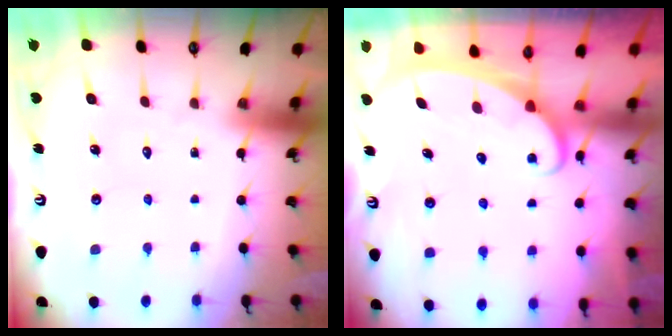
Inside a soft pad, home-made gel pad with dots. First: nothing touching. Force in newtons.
{"total": 2.5, "press": 2.5, "slide": 0.4}